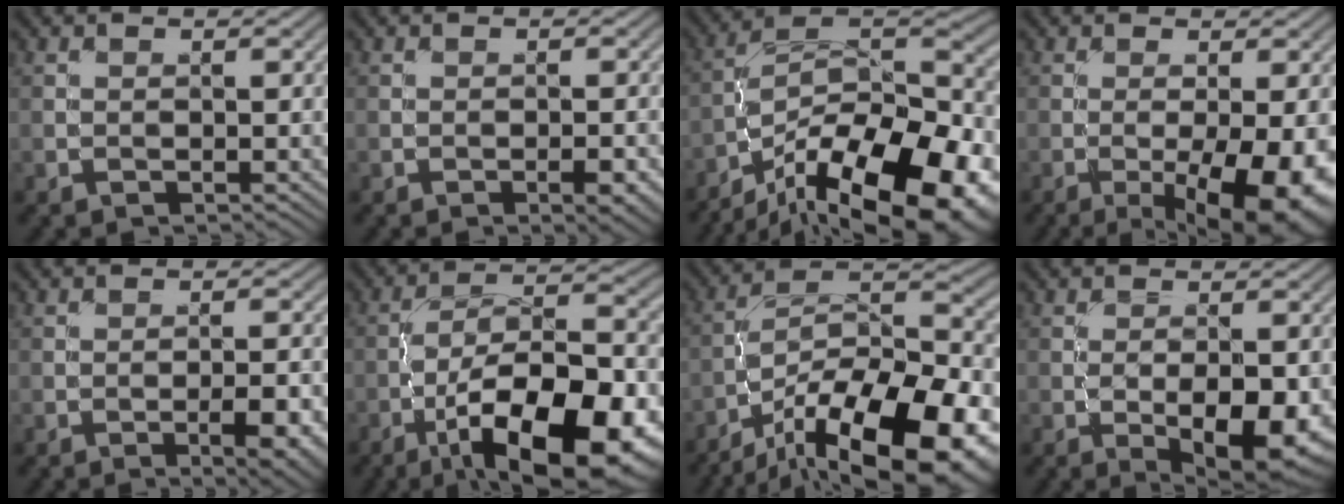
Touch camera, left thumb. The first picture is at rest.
{"total": 2.5, "force": [-1.2, 0.7, 2.1], "torque": [-0.034, 0.002, -0.019]}
{"total": 20.3, "force": [-13.7, 7.5, 12.9], "torque": [-0.186, -0.025, -0.210]}
{"total": 10.6, "force": [-3.9, 3.1, 9.4], "torque": [-0.142, -0.015, -0.045]}
{"total": 5.8, "force": [-2.7, 1.6, 4.9], "torque": [-0.075, 0.008, -0.028]}
{"total": 17.9, "force": [-8.7, 7.0, 14.0], "torque": [-0.221, -0.009, -0.141]}
{"total": 20.2, "force": [-13.3, 7.3, 13.4], "torque": [-0.201, -0.037, -0.210]}
{"total": 7.6, "force": [-2.1, 3.3, 6.6], "torque": [-0.103, -0.013, -0.021]}